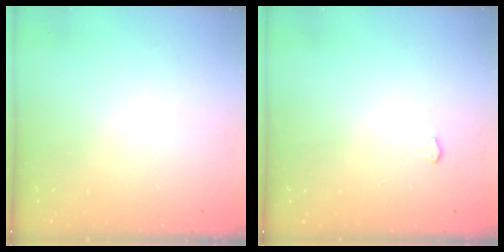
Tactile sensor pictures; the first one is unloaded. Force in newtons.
{"total": 2.0, "press": 1.9, "slide": 0.3}